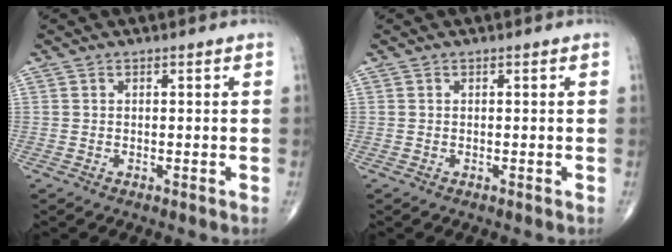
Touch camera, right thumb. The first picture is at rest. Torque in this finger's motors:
{"motor_torque": [-0.02, 0.01, 0.00, -0.01, 0.03]}